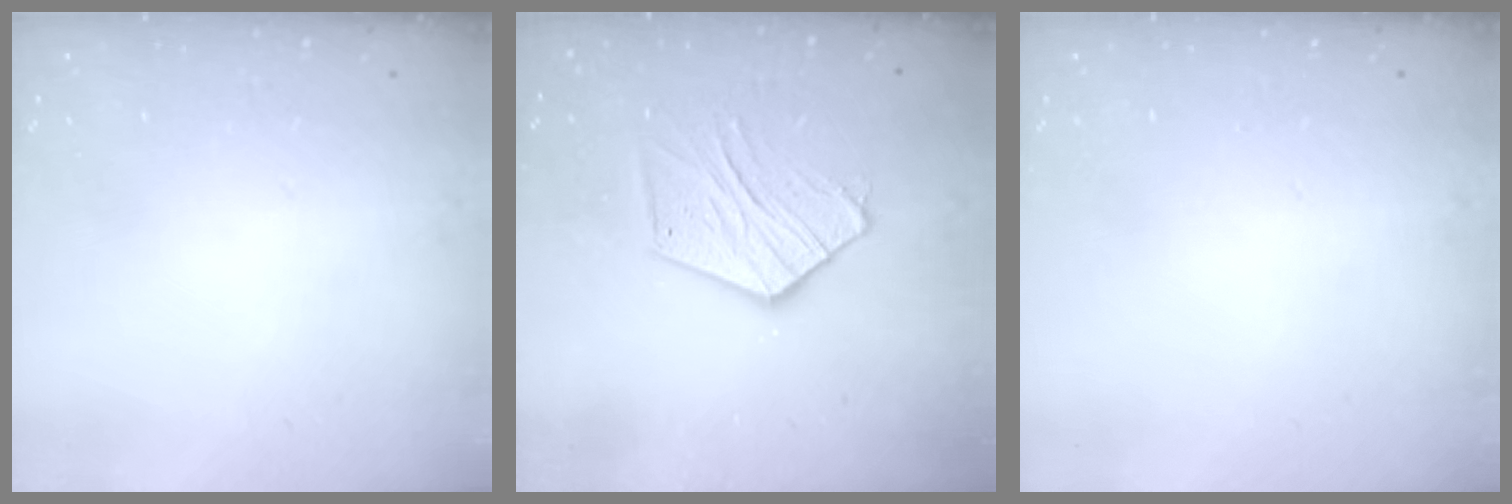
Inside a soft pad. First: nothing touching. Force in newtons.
{"total": 11.4, "press": 11.4, "slide": 0.8}
{"total": 0.0}